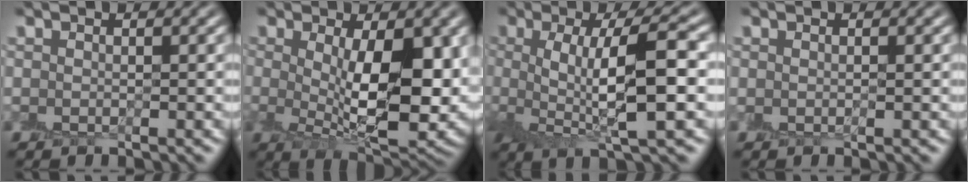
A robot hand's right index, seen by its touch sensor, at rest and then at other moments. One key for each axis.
{"total": 9.2, "fx": 0.3, "fy": 3.6, "fz": 8.5, "tx": -0.126, "ty": -0.016, "tz": 0.017}
{"total": 7.8, "fx": 0.1, "fy": 2.0, "fz": 7.5, "tx": -0.116, "ty": 0.000, "tz": 0.004}
{"total": 0.0}